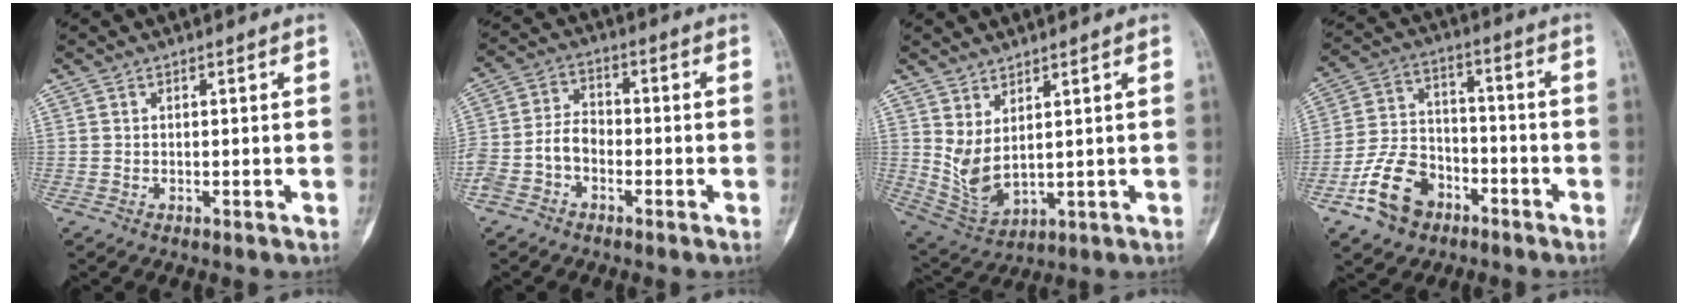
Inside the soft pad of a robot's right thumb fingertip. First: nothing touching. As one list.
[{"total": 7.3, "force": [-2.7, 5.1, 4.5], "torque": [-0.089, 0.030, -0.056]}, {"total": 7.8, "force": [2.6, 3.5, 6.5], "torque": [-0.125, -0.028, 0.071]}, {"total": 12.3, "force": [-6.5, 8.5, 6.0], "torque": [-0.090, 0.052, -0.118]}]